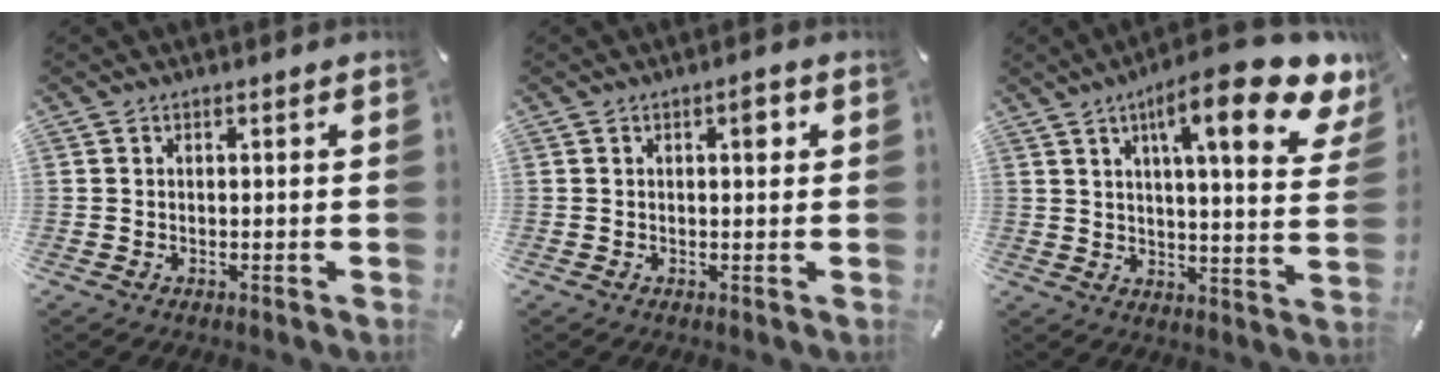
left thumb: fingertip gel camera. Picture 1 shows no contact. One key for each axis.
{"total": 2.4, "fx": 0.7, "fy": 1.0, "fz": 2.1, "tx": -0.019, "ty": -0.002, "tz": 0.005}
{"total": 20.1, "fx": 10.8, "fy": 5.0, "fz": 16.1, "tx": -0.245, "ty": -0.055, "tz": 0.161}